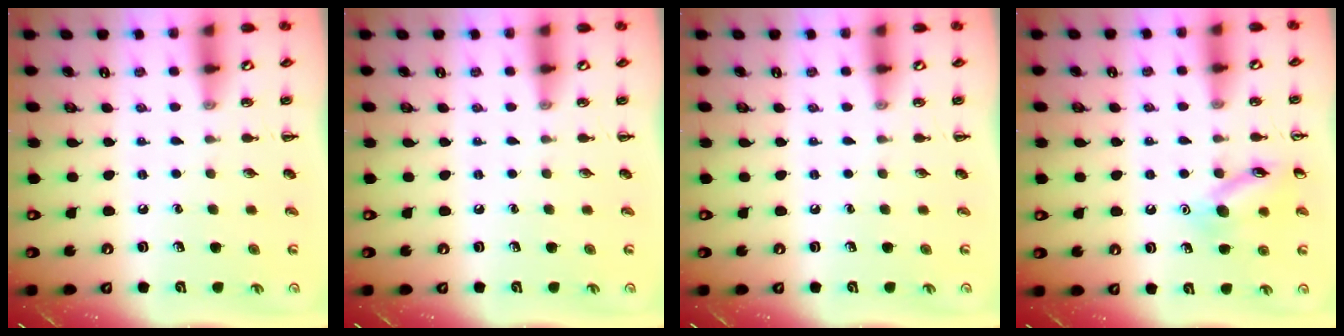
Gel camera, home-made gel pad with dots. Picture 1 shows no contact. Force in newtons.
{"total": 0.0}
{"total": 0.0}
{"total": 11.7, "press": 11.6, "slide": 0.9}